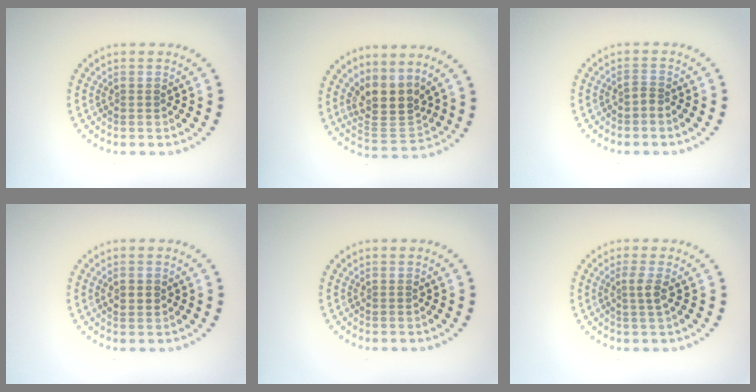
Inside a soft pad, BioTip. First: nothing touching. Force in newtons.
{"total": 4.0, "press": 3.3, "slide": 2.3}
{"total": 0.7, "press": 0.4, "slide": 0.5}
{"total": 1.5, "press": 1.5, "slide": 0.1}
{"total": 0.0}
{"total": 1.5, "press": 1.0, "slide": 1.1}